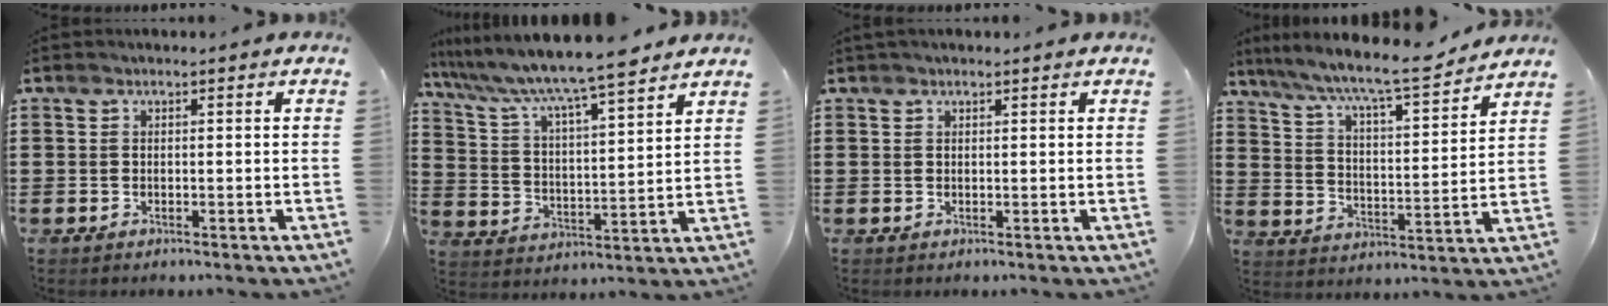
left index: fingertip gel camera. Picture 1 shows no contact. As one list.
[{"total": 7.5, "force": [6.9, -0.2, 3.0], "torque": [-0.089, -0.046, 0.111]}, {"total": 0.7, "force": [0.6, 0.2, 0.2], "torque": [-0.006, 0.001, 0.011]}, {"total": 8.8, "force": [7.8, 0.3, 4.2], "torque": [-0.102, -0.048, 0.124]}]